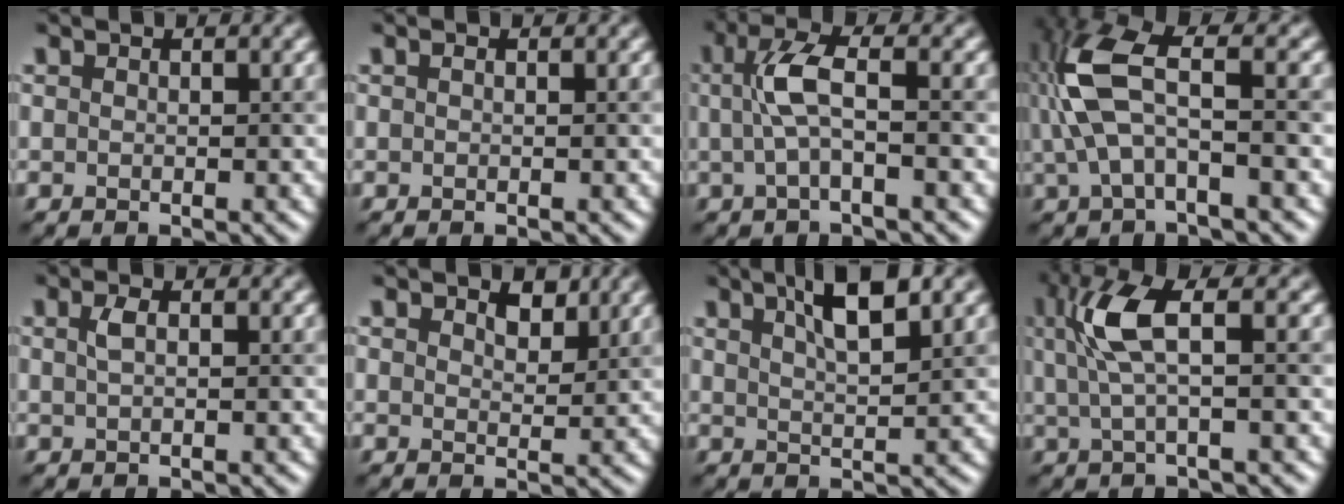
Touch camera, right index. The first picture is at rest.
{"total": 0.0}
{"total": 3.5, "force": [0.3, 0.7, 3.4], "torque": [-0.071, 0.012, 0.008]}
{"total": 6.6, "force": [0.8, 2.3, 6.1], "torque": [-0.147, 0.018, 0.013]}
{"total": 1.1, "force": [0.3, 0.3, 1.0], "torque": [-0.020, 0.010, 0.010]}
{"total": 1.8, "force": [1.3, 0.9, 0.8], "torque": [-0.012, 0.003, 0.026]}
{"total": 4.6, "force": [2.6, 1.0, 3.6], "torque": [-0.050, 0.013, 0.046]}
{"total": 5.0, "force": [1.3, 1.1, 4.7], "torque": [-0.105, 0.012, 0.031]}